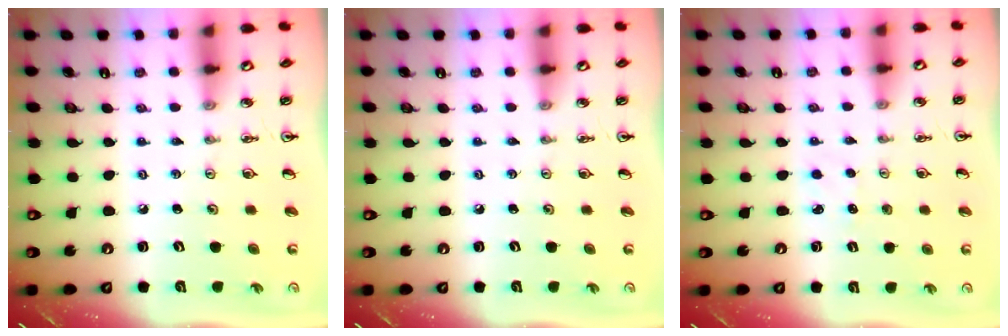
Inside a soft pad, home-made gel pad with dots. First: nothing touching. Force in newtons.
{"total": 0.0}
{"total": 2.9, "press": 2.9, "slide": 0.4}